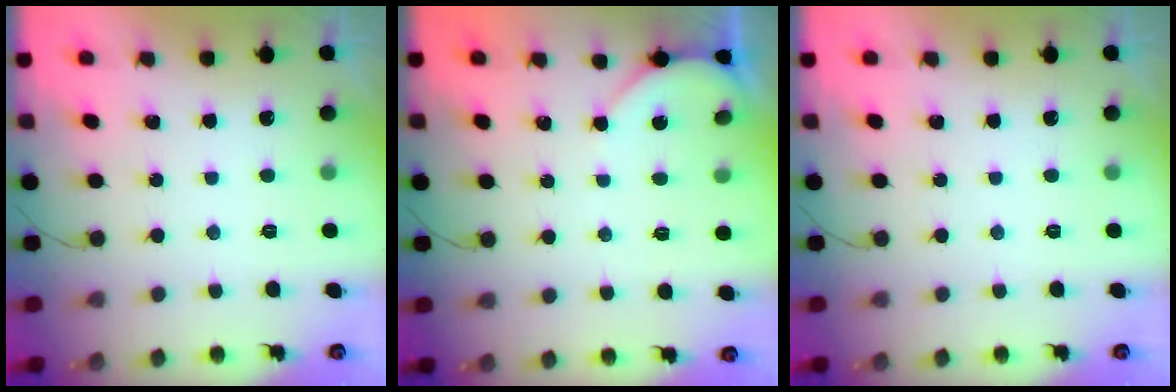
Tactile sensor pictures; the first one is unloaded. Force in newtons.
{"total": 2.1, "press": 2.1, "slide": 0.3}
{"total": 0.0}